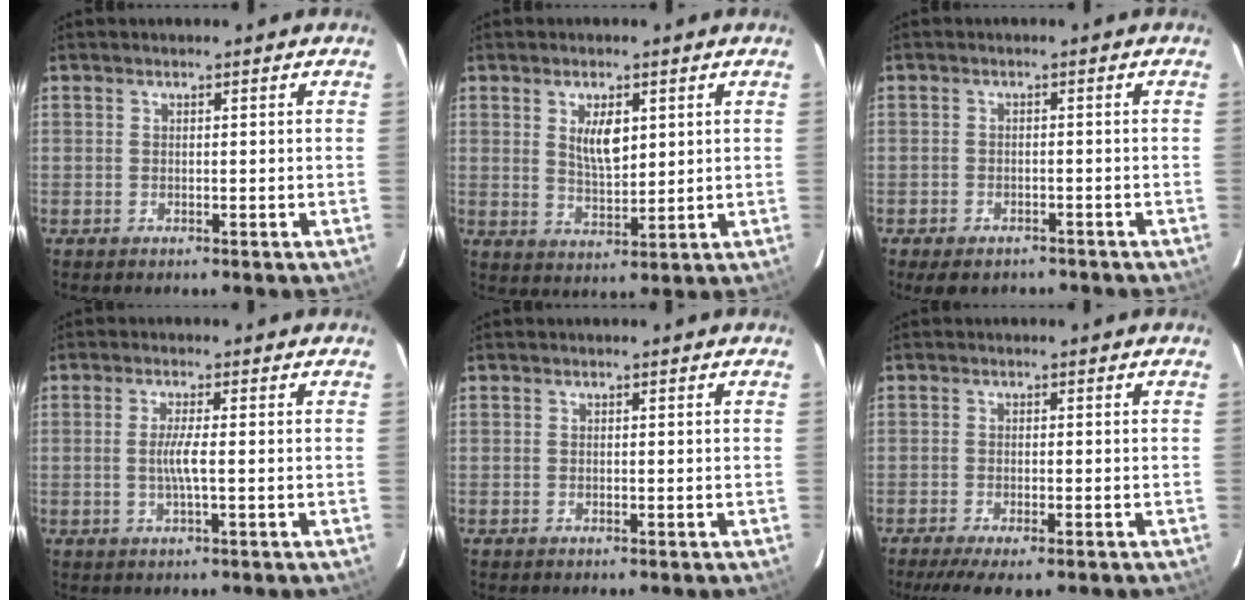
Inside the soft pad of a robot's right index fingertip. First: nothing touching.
{"total": 6.0, "force": [2.1, 2.8, 4.9], "torque": [-0.082, -0.003, 0.042]}
{"total": 6.2, "force": [-4.8, 3.0, 2.6], "torque": [-0.061, -0.010, -0.066]}
{"total": 3.2, "force": [-0.5, -0.3, 3.2], "torque": [-0.062, -0.005, -0.010]}
{"total": 0.0}
{"total": 6.7, "force": [-4.9, 1.3, 4.4], "torque": [-0.098, -0.027, -0.080]}